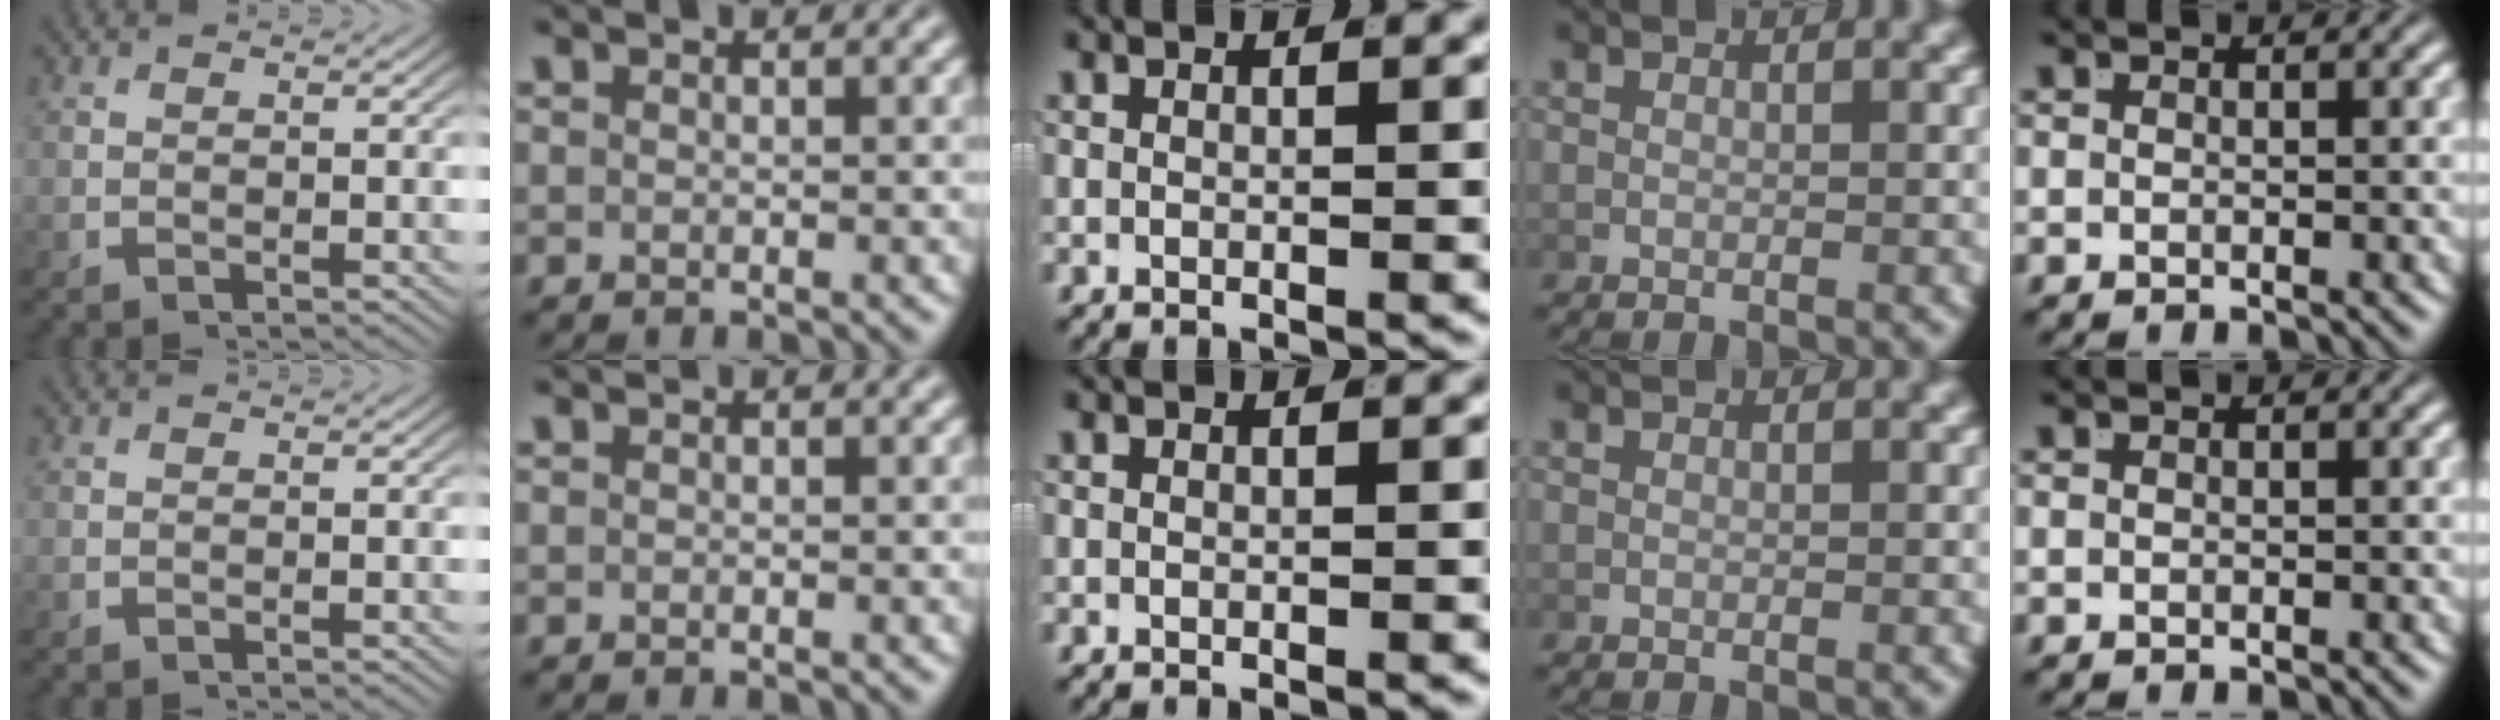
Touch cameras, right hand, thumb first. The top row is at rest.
{}